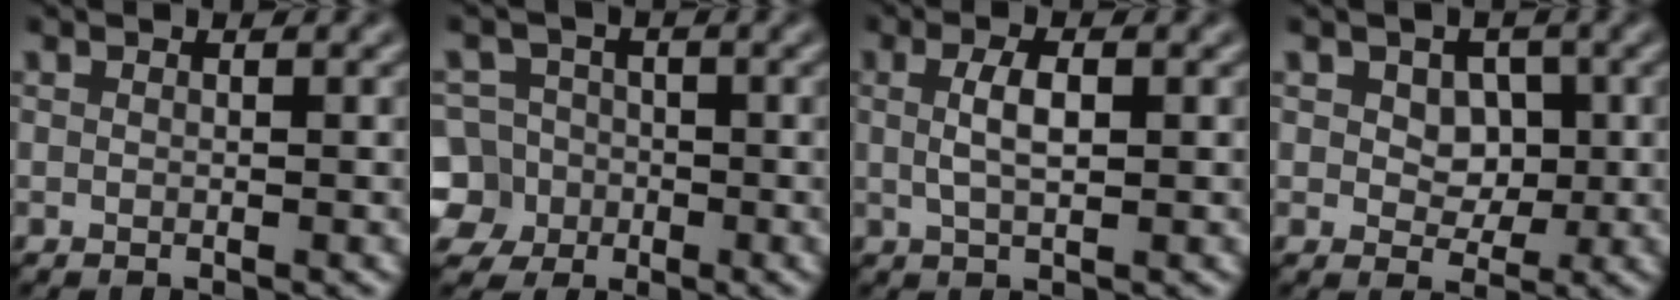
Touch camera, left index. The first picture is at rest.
{"total": 7.7, "force": [-3.0, 6.9, 1.8], "torque": [-0.036, 0.002, -0.082]}
{"total": 2.5, "force": [0.3, 0.8, 2.3], "torque": [-0.048, 0.004, 0.006]}
{"total": 3.1, "force": [0.5, 2.4, 1.9], "torque": [-0.035, -0.002, -0.002]}